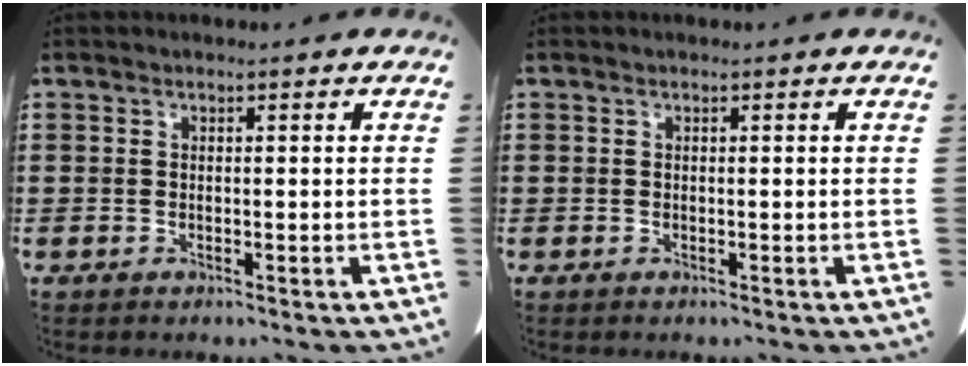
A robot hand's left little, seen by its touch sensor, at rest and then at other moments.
{"total": 0.0}